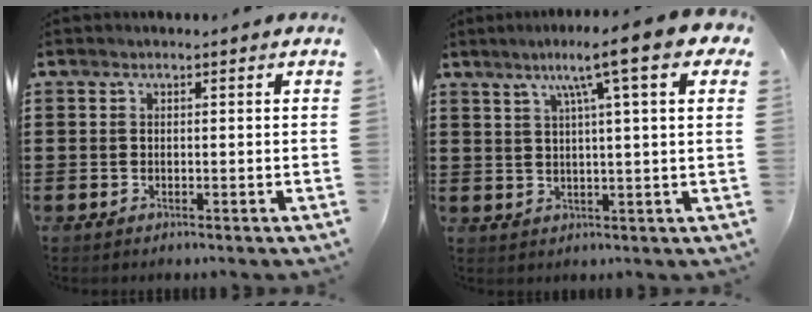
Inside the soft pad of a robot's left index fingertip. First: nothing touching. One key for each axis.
{"total": 9.3, "fx": 4.5, "fy": 0.0, "fz": 8.1, "tx": -0.151, "ty": -0.004, "tz": 0.068}